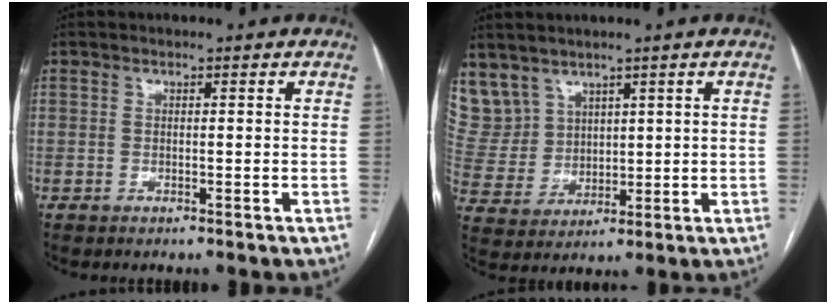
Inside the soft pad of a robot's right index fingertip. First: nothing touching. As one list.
[{"total": 9.5, "force": [6.5, 6.8, 1.2], "torque": [-0.046, 0.026, 0.156]}]